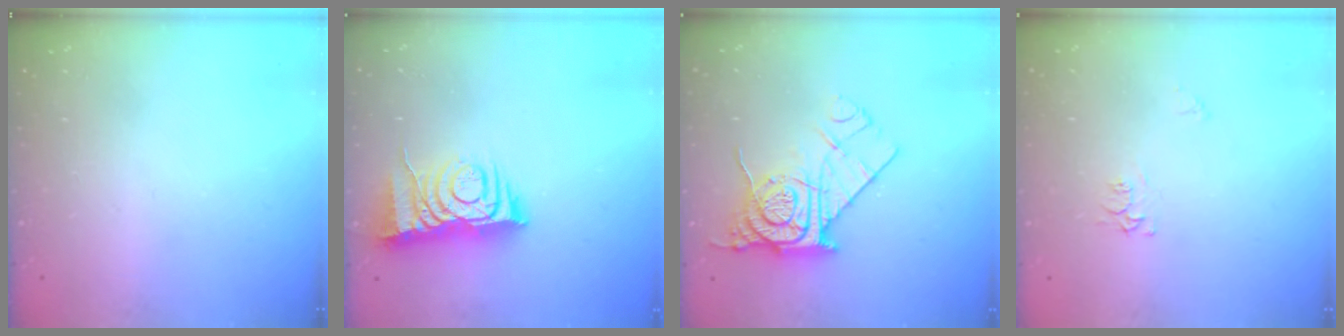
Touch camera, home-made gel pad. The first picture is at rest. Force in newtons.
{"total": 9.1, "press": 9.0, "slide": 1.0}
{"total": 12.4, "press": 12.3, "slide": 0.9}
{"total": 5.0, "press": 5.0, "slide": 0.7}